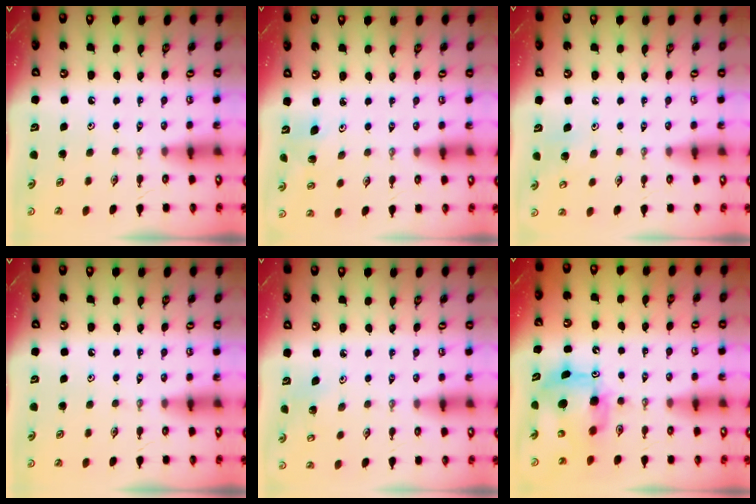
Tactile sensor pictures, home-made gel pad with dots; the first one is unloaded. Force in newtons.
{"total": 3.2, "press": 3.0, "slide": 1.2}
{"total": 7.1, "press": 7.1, "slide": 0.9}
{"total": 0.0}
{"total": 2.9, "press": 2.8, "slide": 1.0}
{"total": 10.0, "press": 10.0, "slide": 0.5}